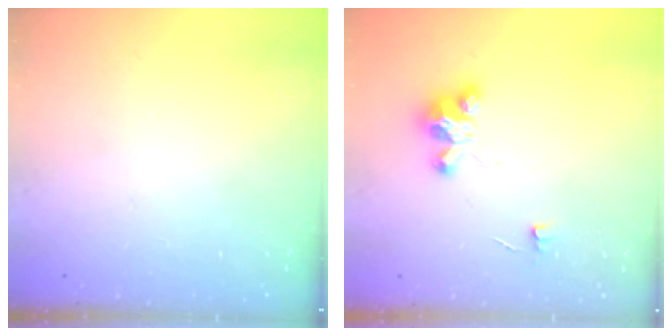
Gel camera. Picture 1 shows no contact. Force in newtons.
{"total": 4.9, "press": 4.8, "slide": 0.2}